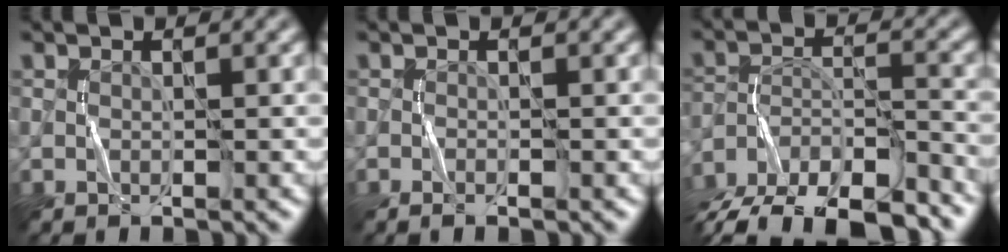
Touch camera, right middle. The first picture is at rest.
{"total": 0.8, "force": [-0.5, 0.1, 0.6], "torque": [-0.008, -0.001, -0.010]}
{"total": 13.1, "force": [-11.3, 4.4, 4.8], "torque": [-0.078, -0.013, -0.164]}